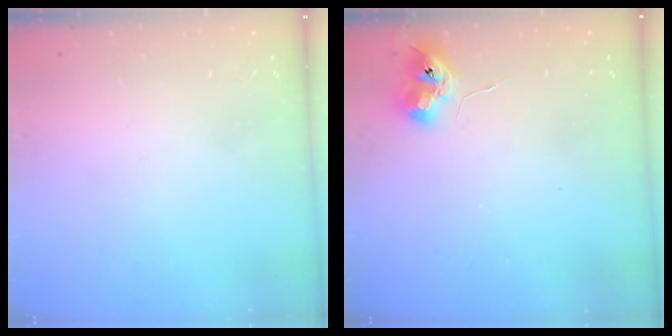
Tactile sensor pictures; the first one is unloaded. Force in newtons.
{"total": 8.0, "press": 7.9, "slide": 0.8}